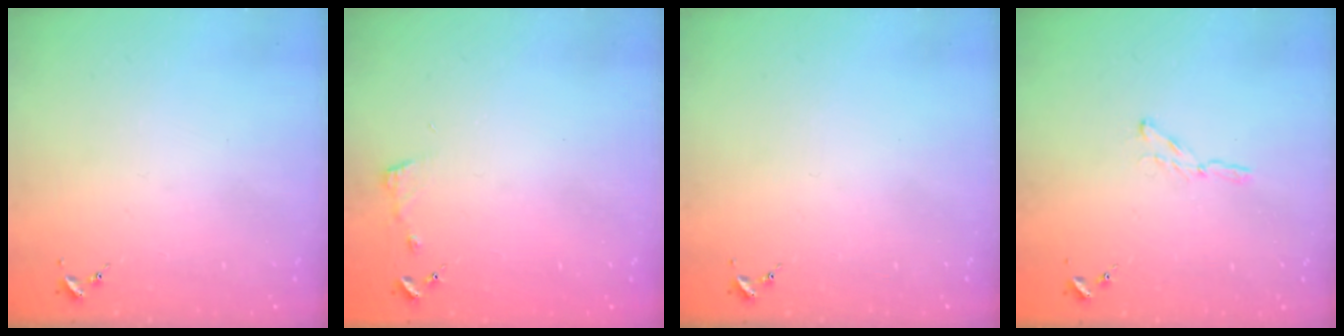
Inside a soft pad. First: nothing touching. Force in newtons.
{"total": 2.9, "press": 2.9, "slide": 0.3}
{"total": 0.0}
{"total": 2.4, "press": 2.4, "slide": 0.2}